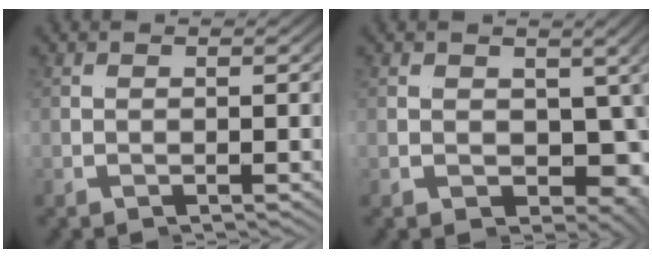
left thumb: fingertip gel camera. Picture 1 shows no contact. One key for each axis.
{"total": 8.8, "fx": -0.5, "fy": 6.0, "fz": 6.5, "tx": -0.077, "ty": -0.017, "tz": 0.006}